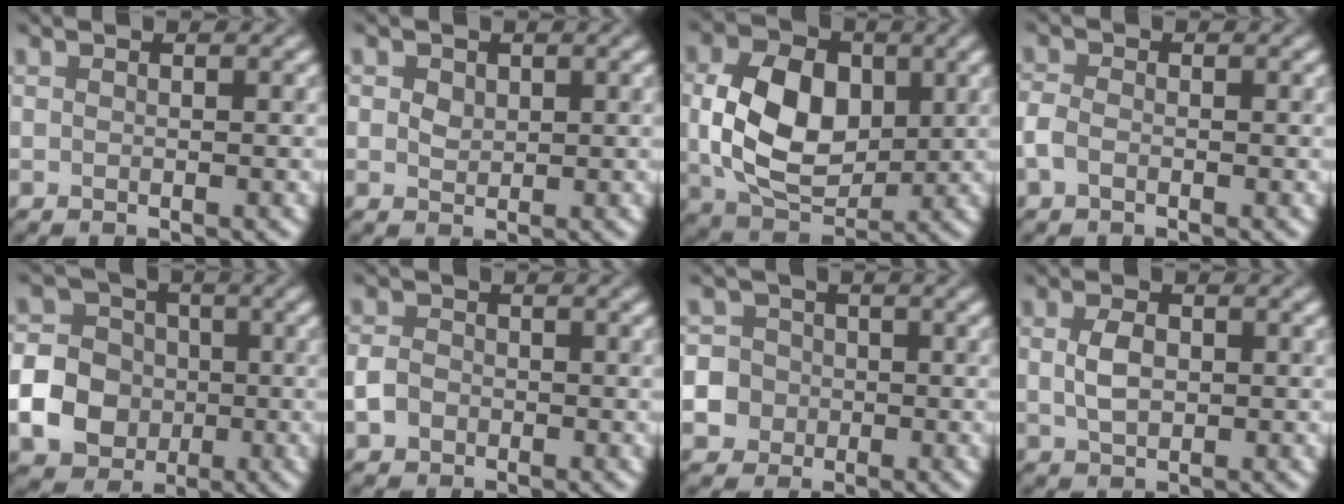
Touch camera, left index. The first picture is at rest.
{"total": 1.0, "force": [0.2, 0.9, 0.3], "torque": [-0.004, 0.000, 0.007]}
{"total": 8.0, "force": [0.5, 5.7, 5.6], "torque": [-0.114, -0.003, 0.015]}
{"total": 1.4, "force": [-0.9, 0.8, 0.6], "torque": [-0.014, 0.003, -0.022]}
{"total": 5.8, "force": [-1.8, 5.0, 2.2], "torque": [-0.036, 0.003, -0.041]}
{"total": 1.7, "force": [-0.9, 1.4, 0.4], "torque": [-0.006, -0.001, -0.019]}
{"total": 8.8, "force": [-3.5, 7.9, 1.5], "torque": [-0.040, -0.021, -0.091]}
{"total": 2.1, "force": [0.2, 1.5, 1.5], "torque": [-0.032, 0.001, 0.007]}